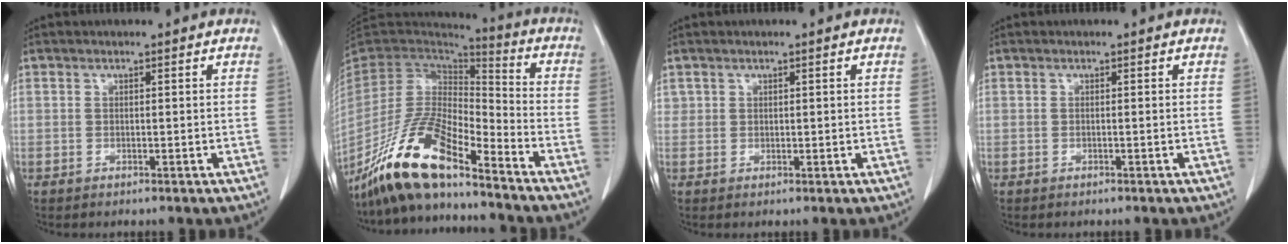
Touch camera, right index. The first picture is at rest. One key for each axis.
{"total": 16.7, "fx": -12.7, "fy": 3.3, "fz": 10.3, "tx": -0.199, "ty": -0.010, "tz": -0.237}
{"total": 1.1, "fx": 0.6, "fy": 0.9, "fz": 0.2, "tx": 0.005, "ty": 0.000, "tz": 0.007}
{"total": 0.0}